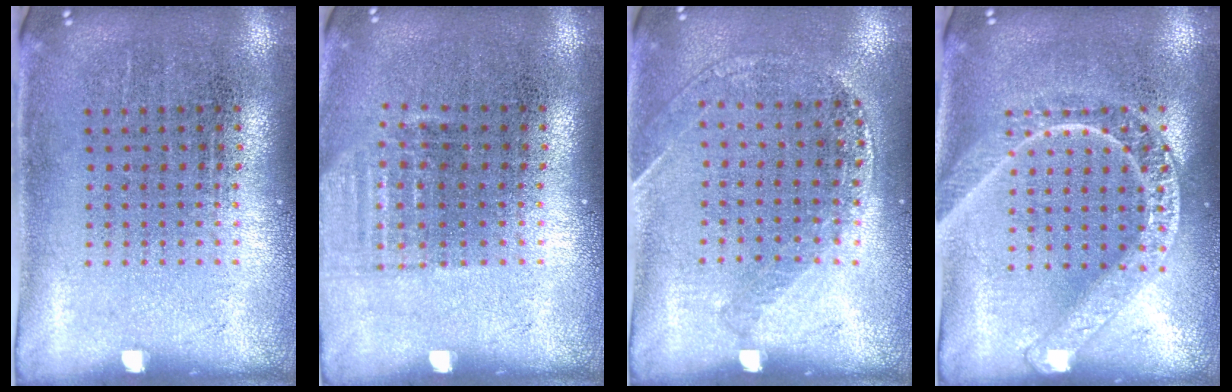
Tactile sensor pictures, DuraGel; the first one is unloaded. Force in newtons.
{"total": 1.0, "press": 0.9, "slide": 0.4}
{"total": 1.2, "press": 1.2, "slide": 0.2}
{"total": 3.0, "press": 2.9, "slide": 0.4}